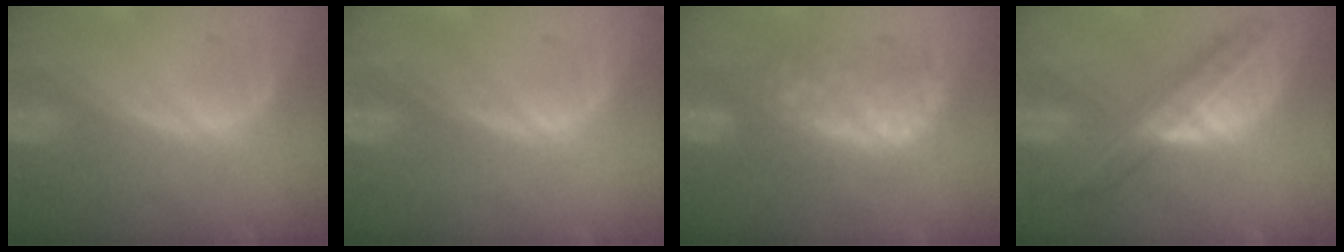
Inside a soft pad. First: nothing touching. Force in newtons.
{"total": 0.0}
{"total": 7.8, "press": 7.8, "slide": 0.4}
{"total": 8.2, "press": 7.0, "slide": 4.3}